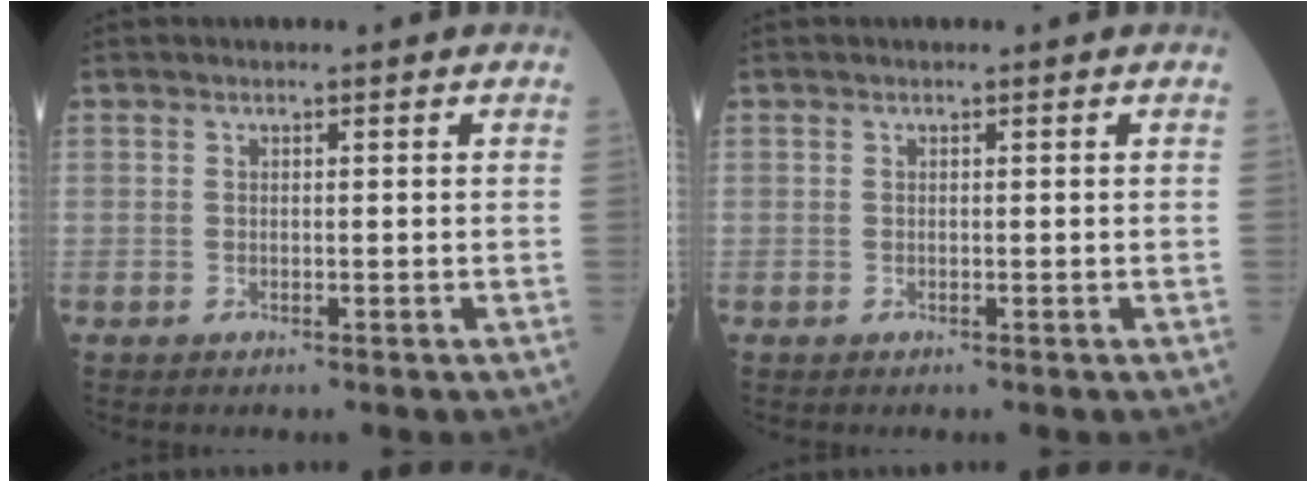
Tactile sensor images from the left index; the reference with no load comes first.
{"total": 0.0}